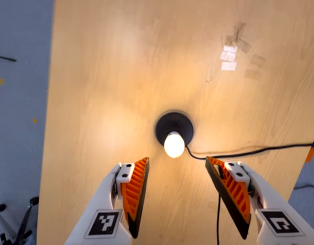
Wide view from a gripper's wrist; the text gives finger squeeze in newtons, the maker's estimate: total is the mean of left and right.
{"total": 0.0}